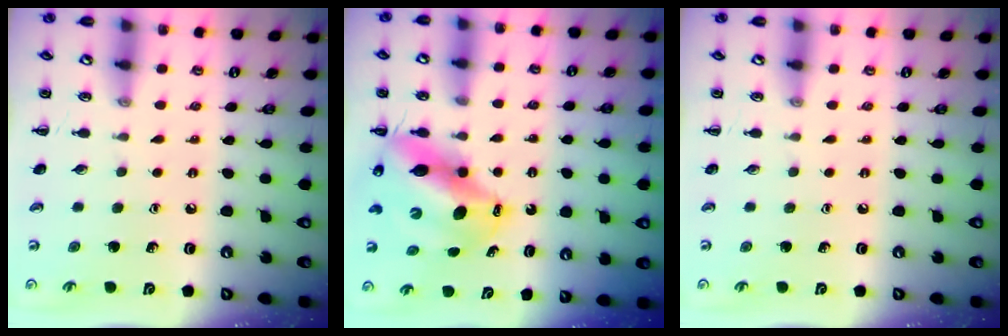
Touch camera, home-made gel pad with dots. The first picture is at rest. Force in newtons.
{"total": 12.6, "press": 12.1, "slide": 3.2}
{"total": 0.0}